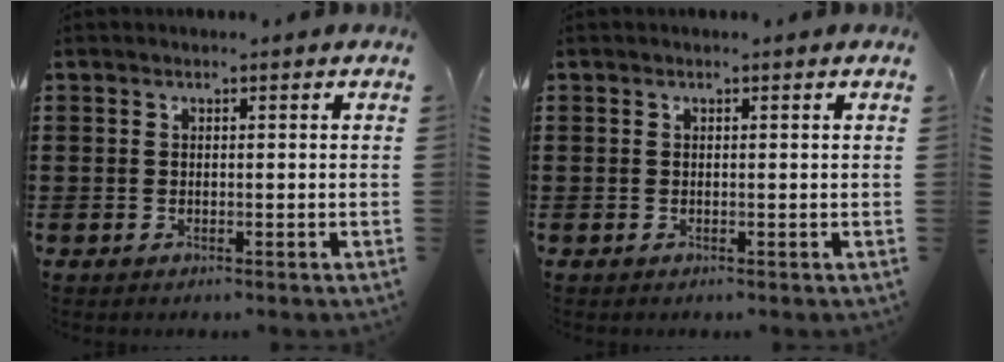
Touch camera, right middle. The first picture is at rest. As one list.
[{"total": 0.0}]